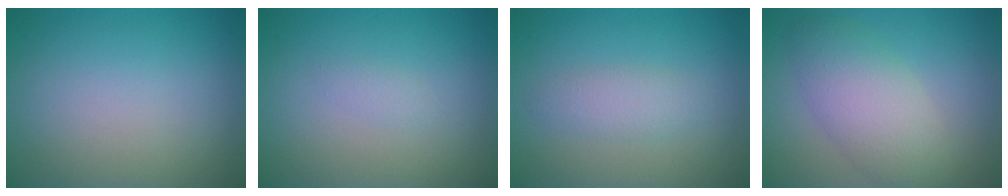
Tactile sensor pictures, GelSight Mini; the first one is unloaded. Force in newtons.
{"total": 0.8, "press": 0.8, "slide": 0.1}
{"total": 2.0, "press": 2.0, "slide": 0.1}
{"total": 5.2, "press": 5.2, "slide": 0.4}